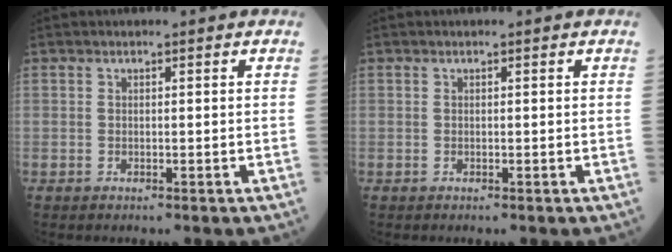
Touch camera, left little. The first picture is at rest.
{"total": 0.0}